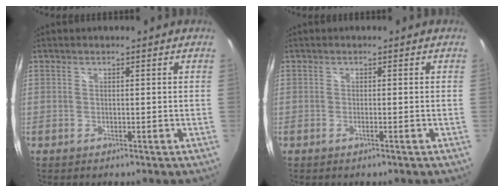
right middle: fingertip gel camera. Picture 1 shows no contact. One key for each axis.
{"total": 0.8, "fx": -0.3, "fy": -0.4, "fz": 0.7, "tx": -0.008, "ty": 0.001, "tz": -0.007}